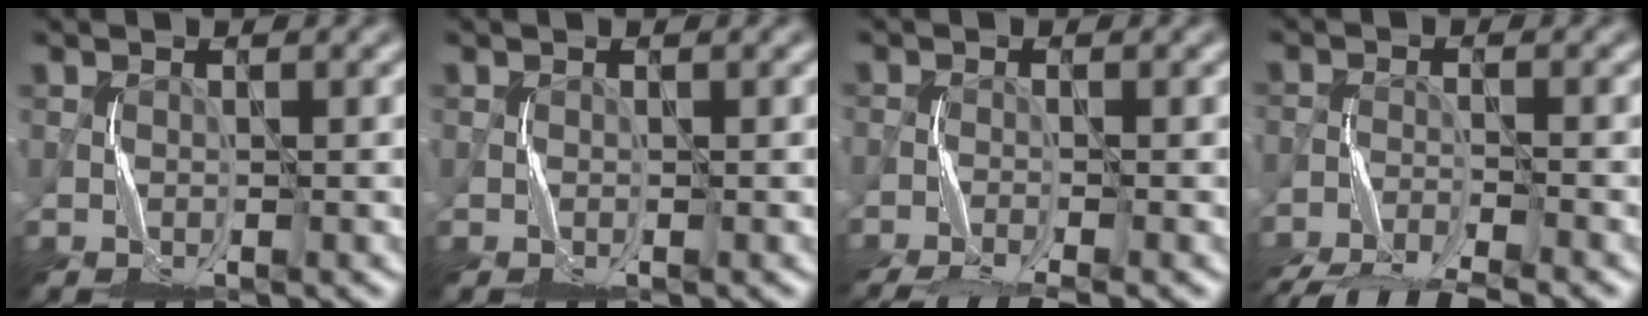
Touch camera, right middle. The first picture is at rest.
{"total": 0.0}
{"total": 4.8, "force": [-4.0, 0.3, 2.5], "torque": [-0.041, -0.008, -0.081]}
{"total": 8.7, "force": [-8.2, 1.1, 2.7], "torque": [-0.049, -0.021, -0.136]}